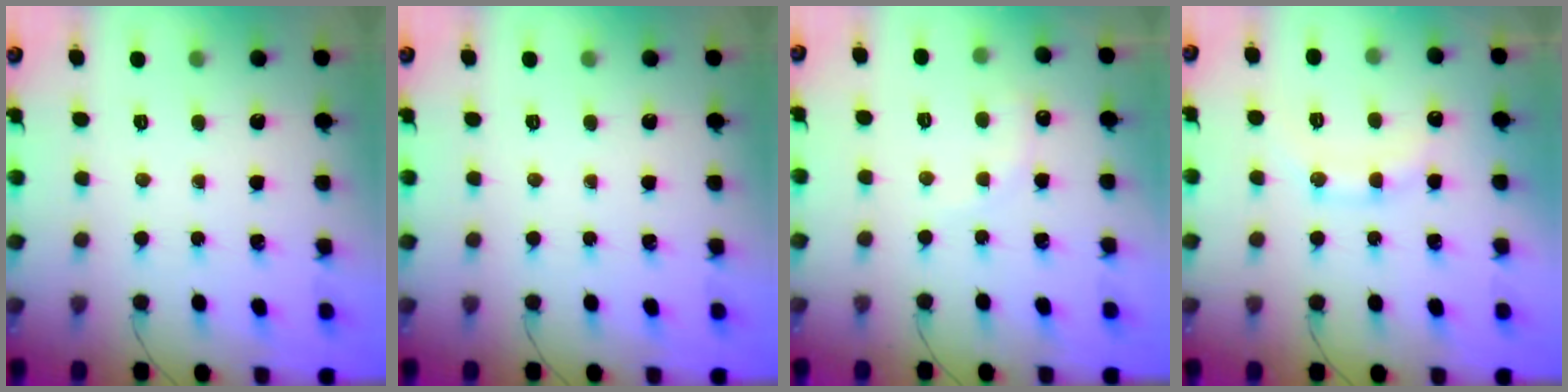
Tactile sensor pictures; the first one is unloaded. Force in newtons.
{"total": 0.0}
{"total": 5.5, "press": 5.4, "slide": 1.1}
{"total": 11.1, "press": 11.1, "slide": 1.0}